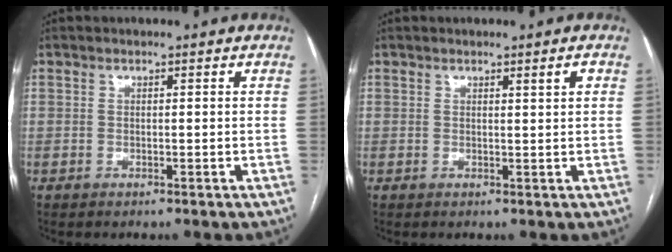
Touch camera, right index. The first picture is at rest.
{"total": 1.3, "force": [0.7, -0.1, 1.1], "torque": [-0.015, -0.003, 0.009]}